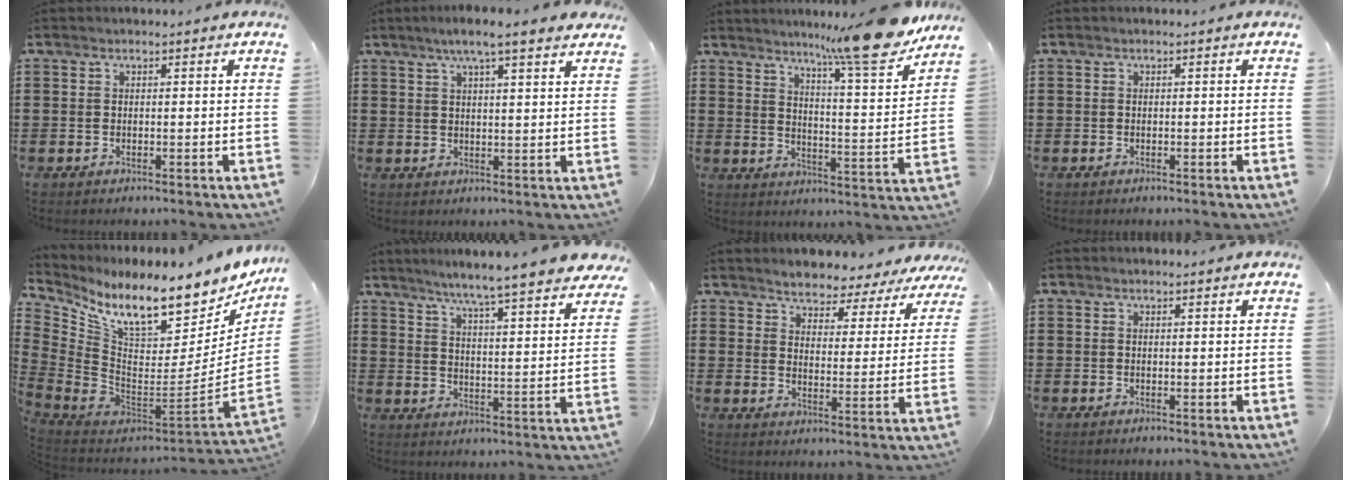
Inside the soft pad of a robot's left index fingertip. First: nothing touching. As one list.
[{"total": 5.3, "force": [4.1, 0.0, 3.3], "torque": [-0.074, -0.002, 0.071]}, {"total": 13.4, "force": [11.5, 0.1, 6.9], "torque": [-0.107, -0.080, 0.184]}, {"total": 0.0}, {"total": 12.4, "force": [9.5, 2.9, 7.5], "torque": [-0.158, -0.086, 0.161]}, {"total": 6.0, "force": [5.4, -1.2, 2.3], "torque": [-0.070, -0.048, 0.085]}, {"total": 3.8, "force": [3.7, 0.5, -0.4], "torque": [-0.019, -0.032, 0.060]}, {"total": 0.6, "force": [0.5, 0.0, 0.4], "torque": [-0.009, -0.001, 0.010]}]